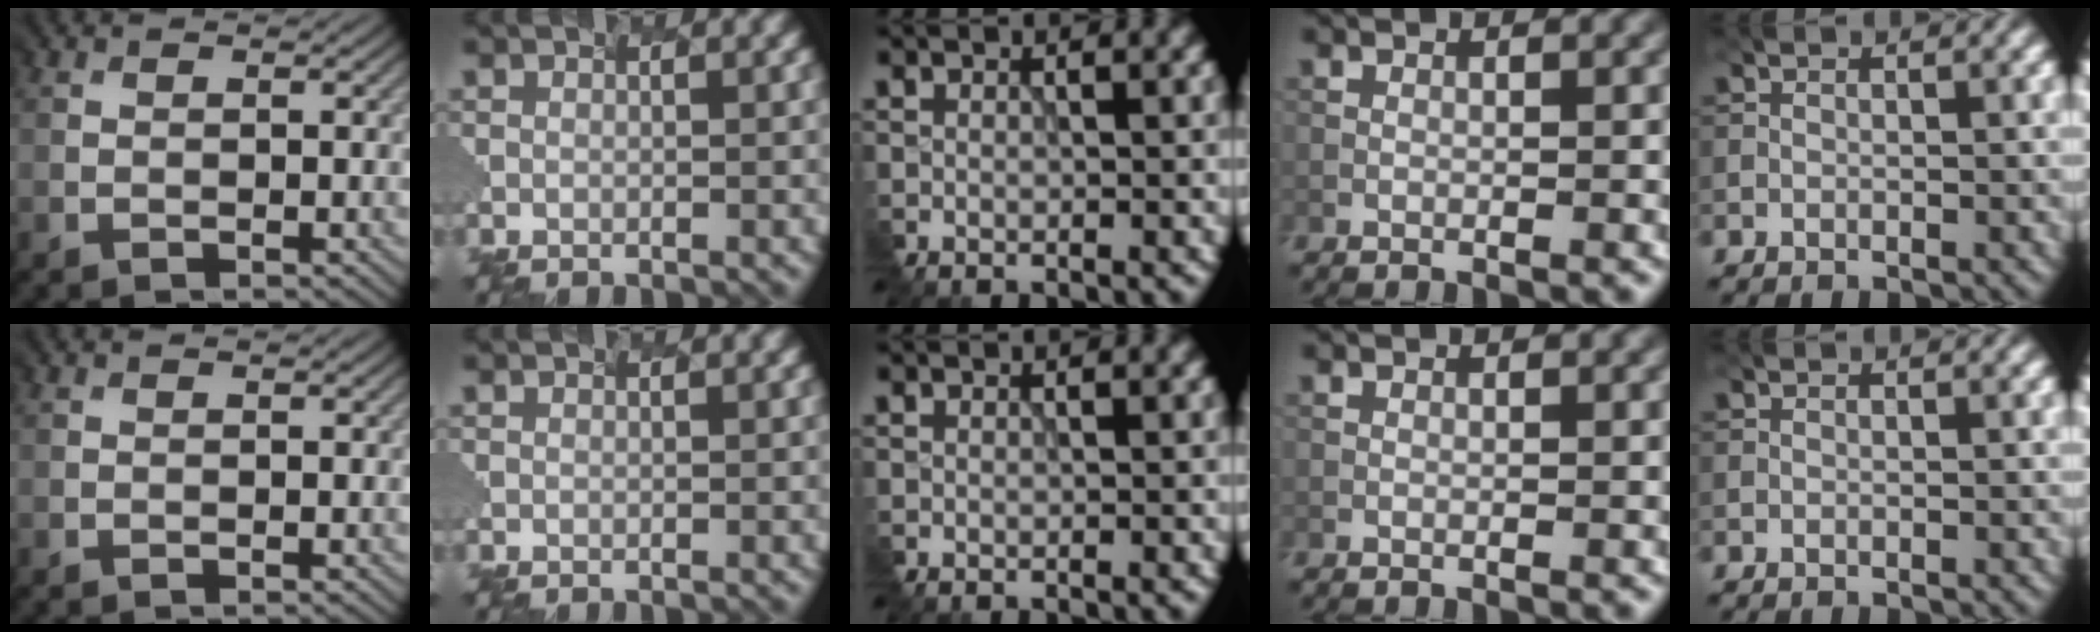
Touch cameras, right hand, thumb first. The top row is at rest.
{}